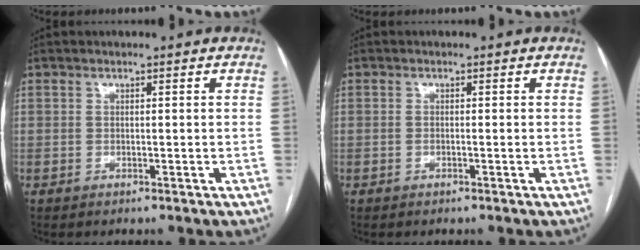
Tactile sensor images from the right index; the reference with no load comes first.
{"total": 0.5, "force": [-0.1, 0.1, 0.5], "torque": [-0.011, -0.002, 0.000]}